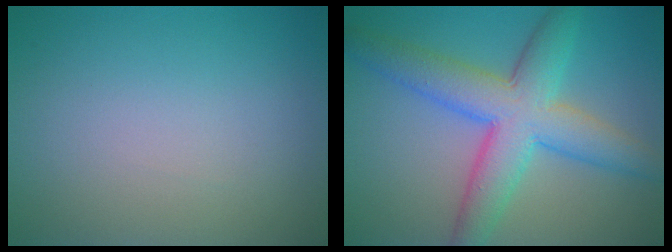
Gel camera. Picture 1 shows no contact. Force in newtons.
{"total": 7.6, "press": 7.6, "slide": 0.2}